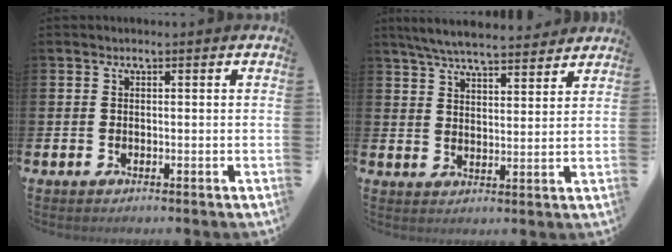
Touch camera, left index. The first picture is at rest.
{"total": 6.3, "force": [6.0, 0.7, 1.6], "torque": [-0.043, -0.030, 0.107]}